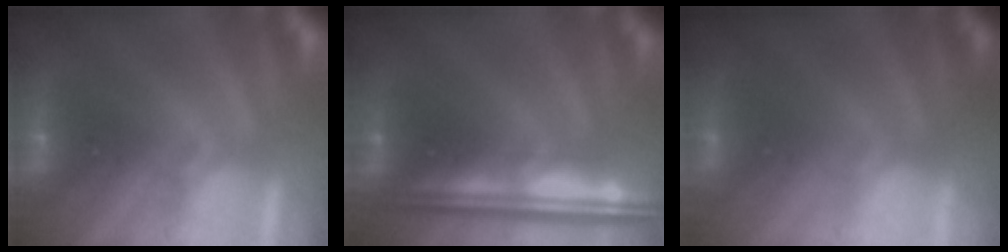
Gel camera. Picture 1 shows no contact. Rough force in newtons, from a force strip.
{"total": 8.2}
{"total": 2.4}